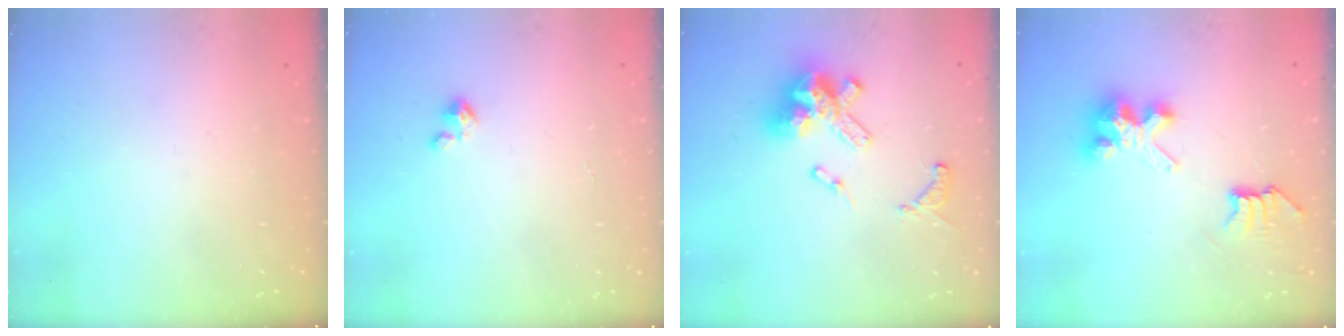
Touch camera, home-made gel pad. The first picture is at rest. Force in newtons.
{"total": 2.1, "press": 2.1, "slide": 0.3}
{"total": 16.3, "press": 16.1, "slide": 2.3}
{"total": 7.5, "press": 7.5, "slide": 0.1}